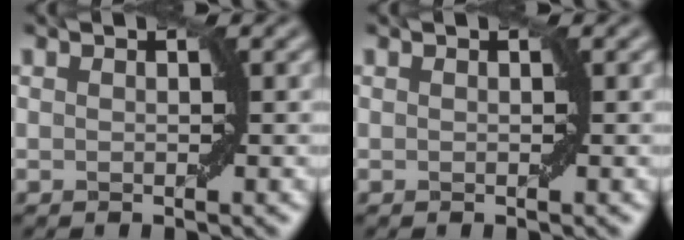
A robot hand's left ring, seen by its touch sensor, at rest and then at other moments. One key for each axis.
{"total": 0.0}